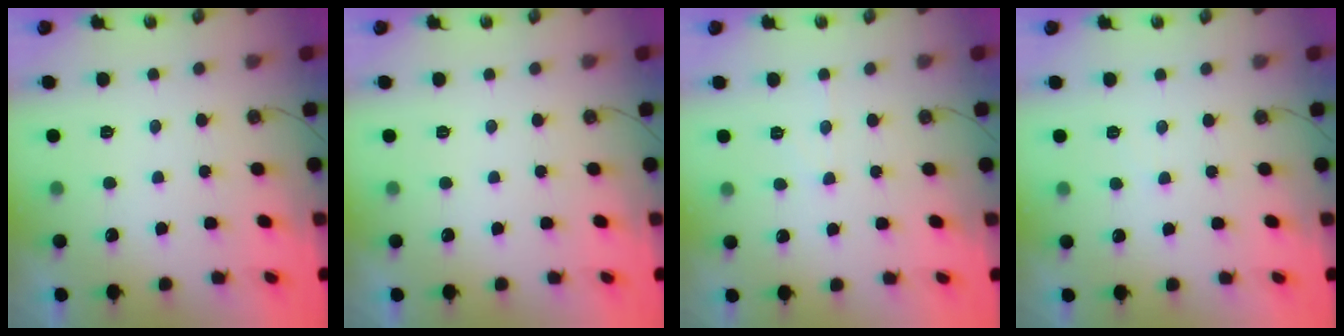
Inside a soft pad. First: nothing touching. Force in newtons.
{"total": 0.0}
{"total": 4.4, "press": 4.4, "slide": 0.7}
{"total": 3.0, "press": 3.0, "slide": 0.5}